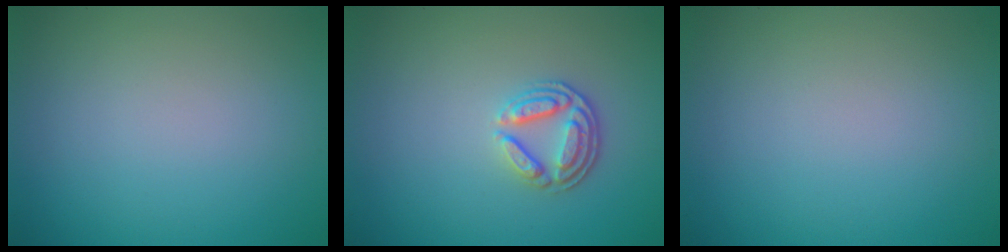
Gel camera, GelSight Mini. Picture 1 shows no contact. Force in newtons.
{"total": 2.9, "press": 2.5, "slide": 1.6}
{"total": 0.0}